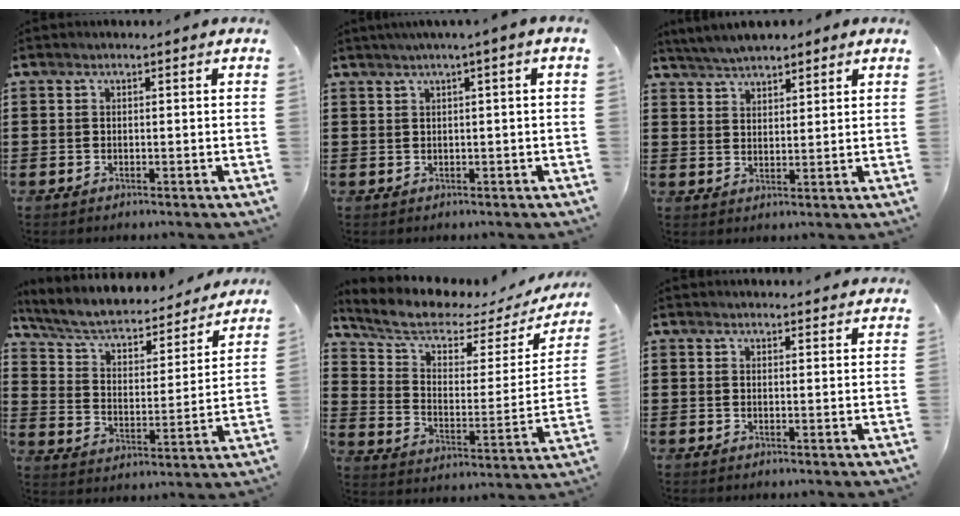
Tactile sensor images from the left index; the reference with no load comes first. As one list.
[{"total": 1.5, "force": [0.3, -0.4, 1.5], "torque": [-0.024, -0.006, 0.006]}, {"total": 4.3, "force": [4.1, 0.8, 0.7], "torque": [-0.028, -0.006, 0.077]}, {"total": 5.5, "force": [4.6, 1.8, 2.4], "torque": [-0.070, -0.034, 0.072]}, {"total": 7.5, "force": [6.2, 2.3, 3.5], "torque": [-0.099, -0.041, 0.107]}, {"total": 2.0, "force": [2.0, 0.0, 0.1], "torque": [-0.007, -0.001, 0.039]}]